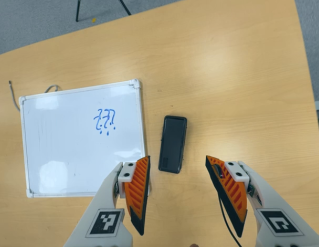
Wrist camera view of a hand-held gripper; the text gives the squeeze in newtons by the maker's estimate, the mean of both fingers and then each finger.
{"total": 0.0}